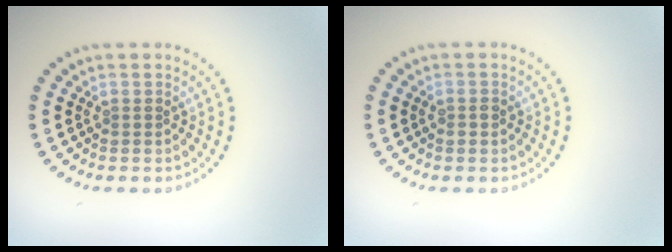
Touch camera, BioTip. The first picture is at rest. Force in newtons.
{"total": 0.9, "press": 0.9, "slide": 0.0}